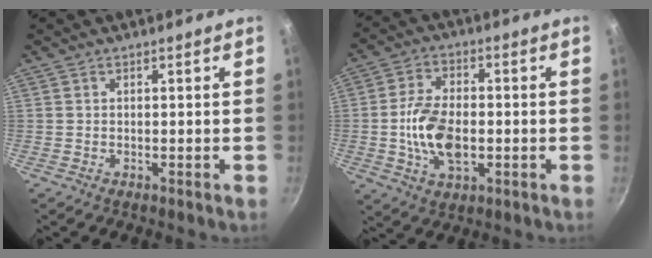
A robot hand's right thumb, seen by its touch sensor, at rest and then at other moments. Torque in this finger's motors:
{"motor_torque": [4.26, 0.75, 1.26, -0.18, 0.44]}